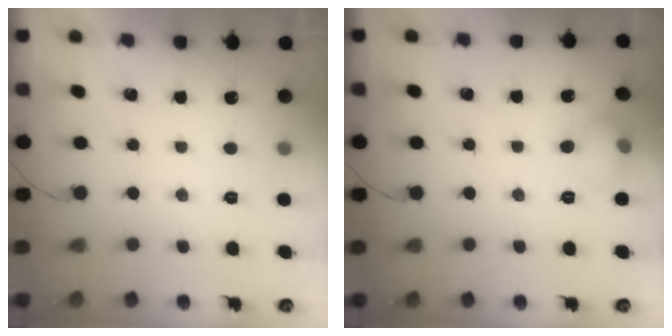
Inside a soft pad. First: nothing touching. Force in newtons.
{"total": 9.3, "press": 6.9, "slide": 6.2}